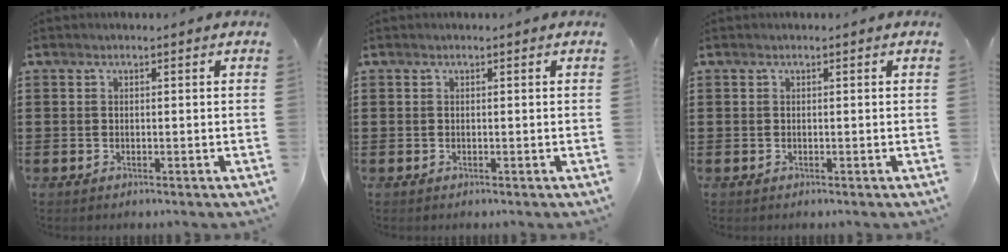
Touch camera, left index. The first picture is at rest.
{"total": 0.0}
{"total": 0.0}